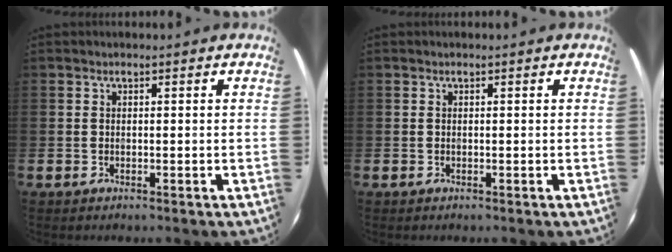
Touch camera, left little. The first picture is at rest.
{"total": 0.0}